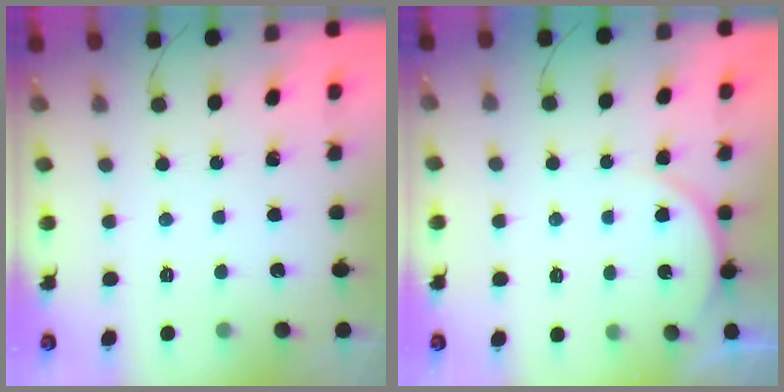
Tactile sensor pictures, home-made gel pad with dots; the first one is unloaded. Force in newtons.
{"total": 4.4, "press": 3.9, "slide": 2.0}